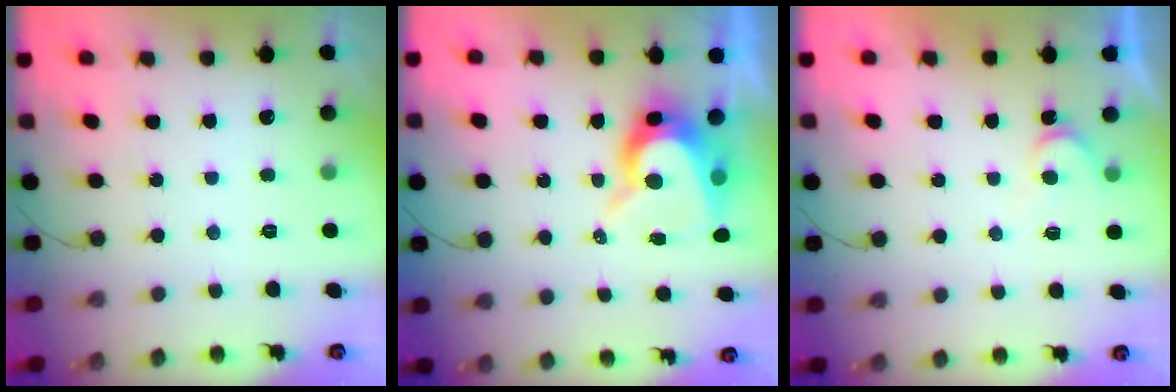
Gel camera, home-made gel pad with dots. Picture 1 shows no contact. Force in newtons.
{"total": 9.6, "press": 9.6, "slide": 0.7}
{"total": 4.5, "press": 4.5, "slide": 0.4}